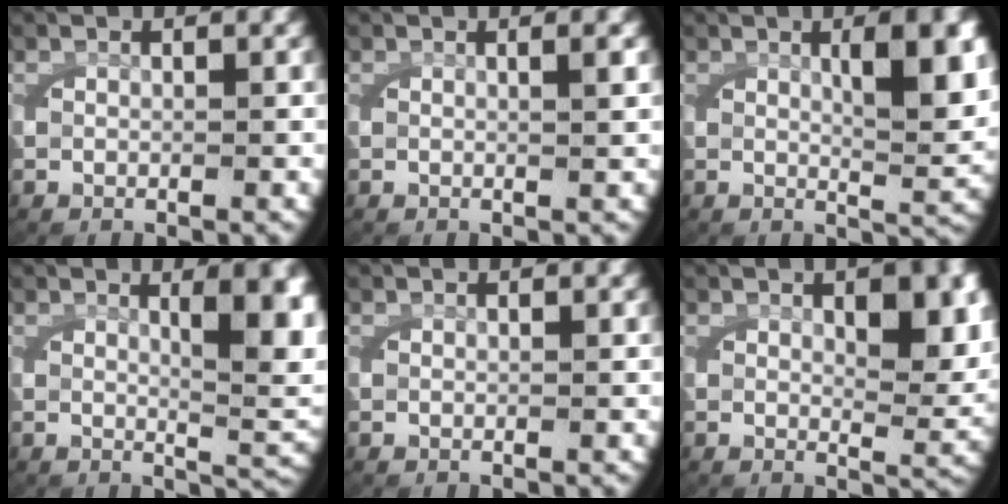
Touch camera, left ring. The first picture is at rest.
{"total": 1.1, "force": [0.4, -0.3, 1.0], "torque": [-0.020, 0.002, 0.009]}
{"total": 5.3, "force": [1.4, 1.3, 4.9], "torque": [-0.072, -0.003, 0.025]}
{"total": 5.7, "force": [1.3, 1.4, 5.4], "torque": [-0.068, -0.010, 0.027]}
{"total": 0.0}
{"total": 4.0, "force": [1.1, 1.5, 3.6], "torque": [-0.052, -0.011, 0.020]}